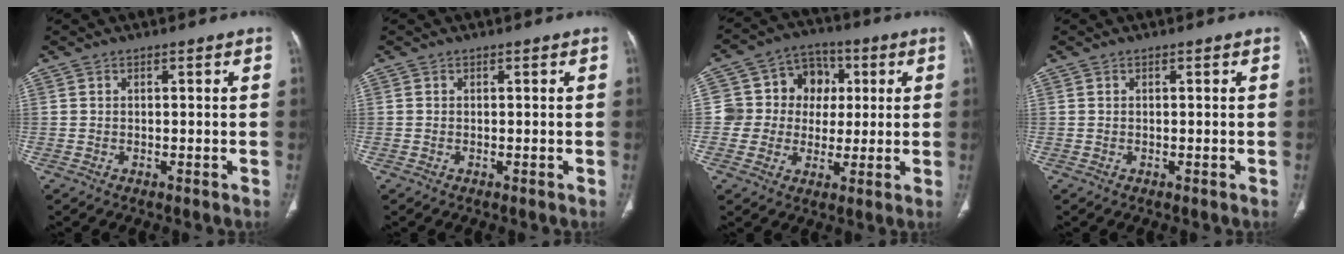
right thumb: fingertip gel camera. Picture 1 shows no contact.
{"total": 0.0}
{"total": 11.5, "force": [1.4, 10.6, 4.1], "torque": [-0.016, 0.018, 0.022]}
{"total": 0.0}